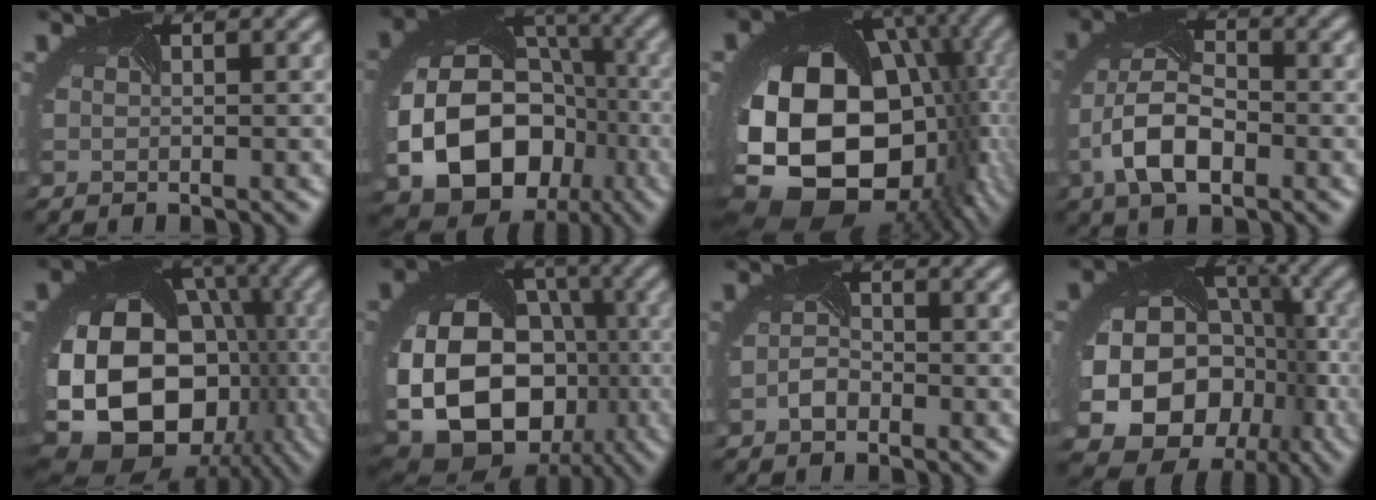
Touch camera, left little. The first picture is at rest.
{"total": 16.1, "force": [-4.5, 12.9, 8.4], "torque": [-0.154, -0.046, -0.070]}
{"total": 19.8, "force": [-2.7, 13.5, 14.3], "torque": [-0.253, -0.058, -0.014]}
{"total": 6.6, "force": [-2.7, 3.5, 5.0], "torque": [-0.116, -0.001, -0.057]}
{"total": 20.0, "force": [-3.9, 15.1, 12.4], "torque": [-0.233, -0.053, -0.034]}
{"total": 18.1, "force": [-3.6, 13.9, 11.1], "torque": [-0.218, -0.044, -0.048]}
{"total": 1.7, "force": [-1.3, 0.8, 0.7], "torque": [-0.020, 0.001, -0.025]}
{"total": 20.0, "force": [-4.5, 17.0, 9.5], "torque": [-0.176, -0.057, -0.061]}